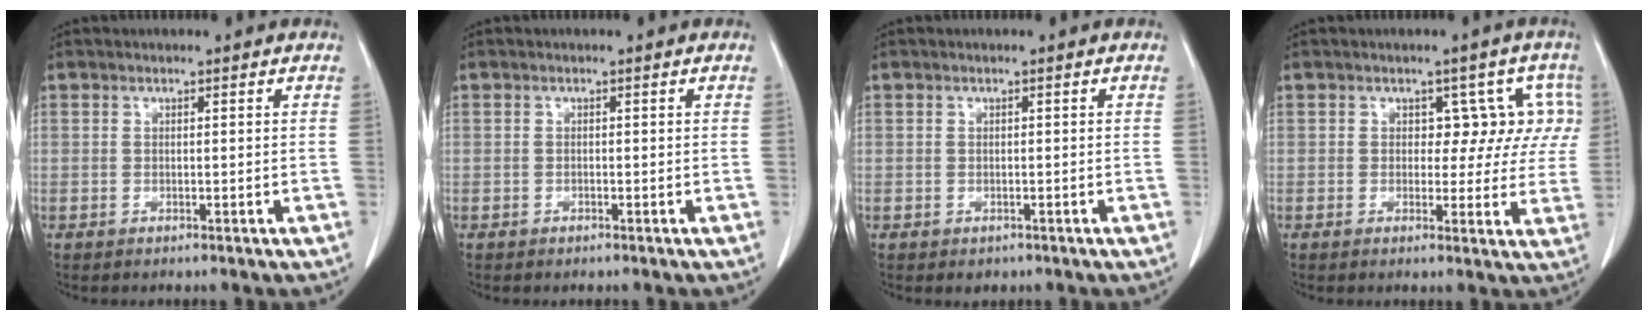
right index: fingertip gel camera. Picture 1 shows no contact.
{"total": 0.0}
{"total": 1.2, "force": [-0.7, 1.0, 0.3], "torque": [-0.005, 0.002, -0.004]}
{"total": 6.3, "force": [1.7, 4.5, 4.1], "torque": [-0.013, 0.022, 0.015]}